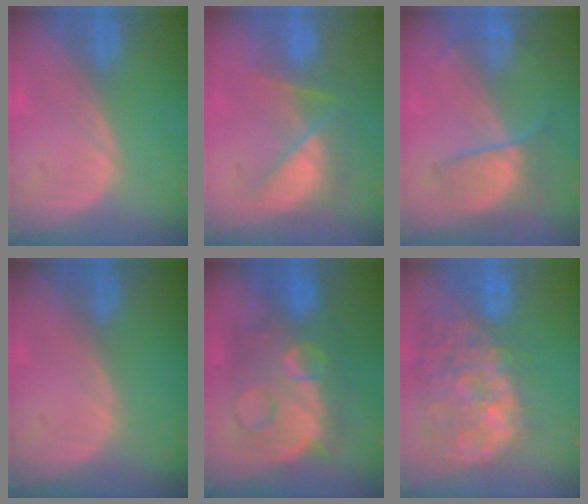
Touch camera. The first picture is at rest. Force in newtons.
{"total": 8.2, "press": 7.0, "slide": 4.3}
{"total": 7.3, "press": 6.0, "slide": 4.0}
{"total": 0.0}
{"total": 12.4, "press": 12.3, "slide": 1.2}
{"total": 14.2, "press": 11.6, "slide": 8.1}